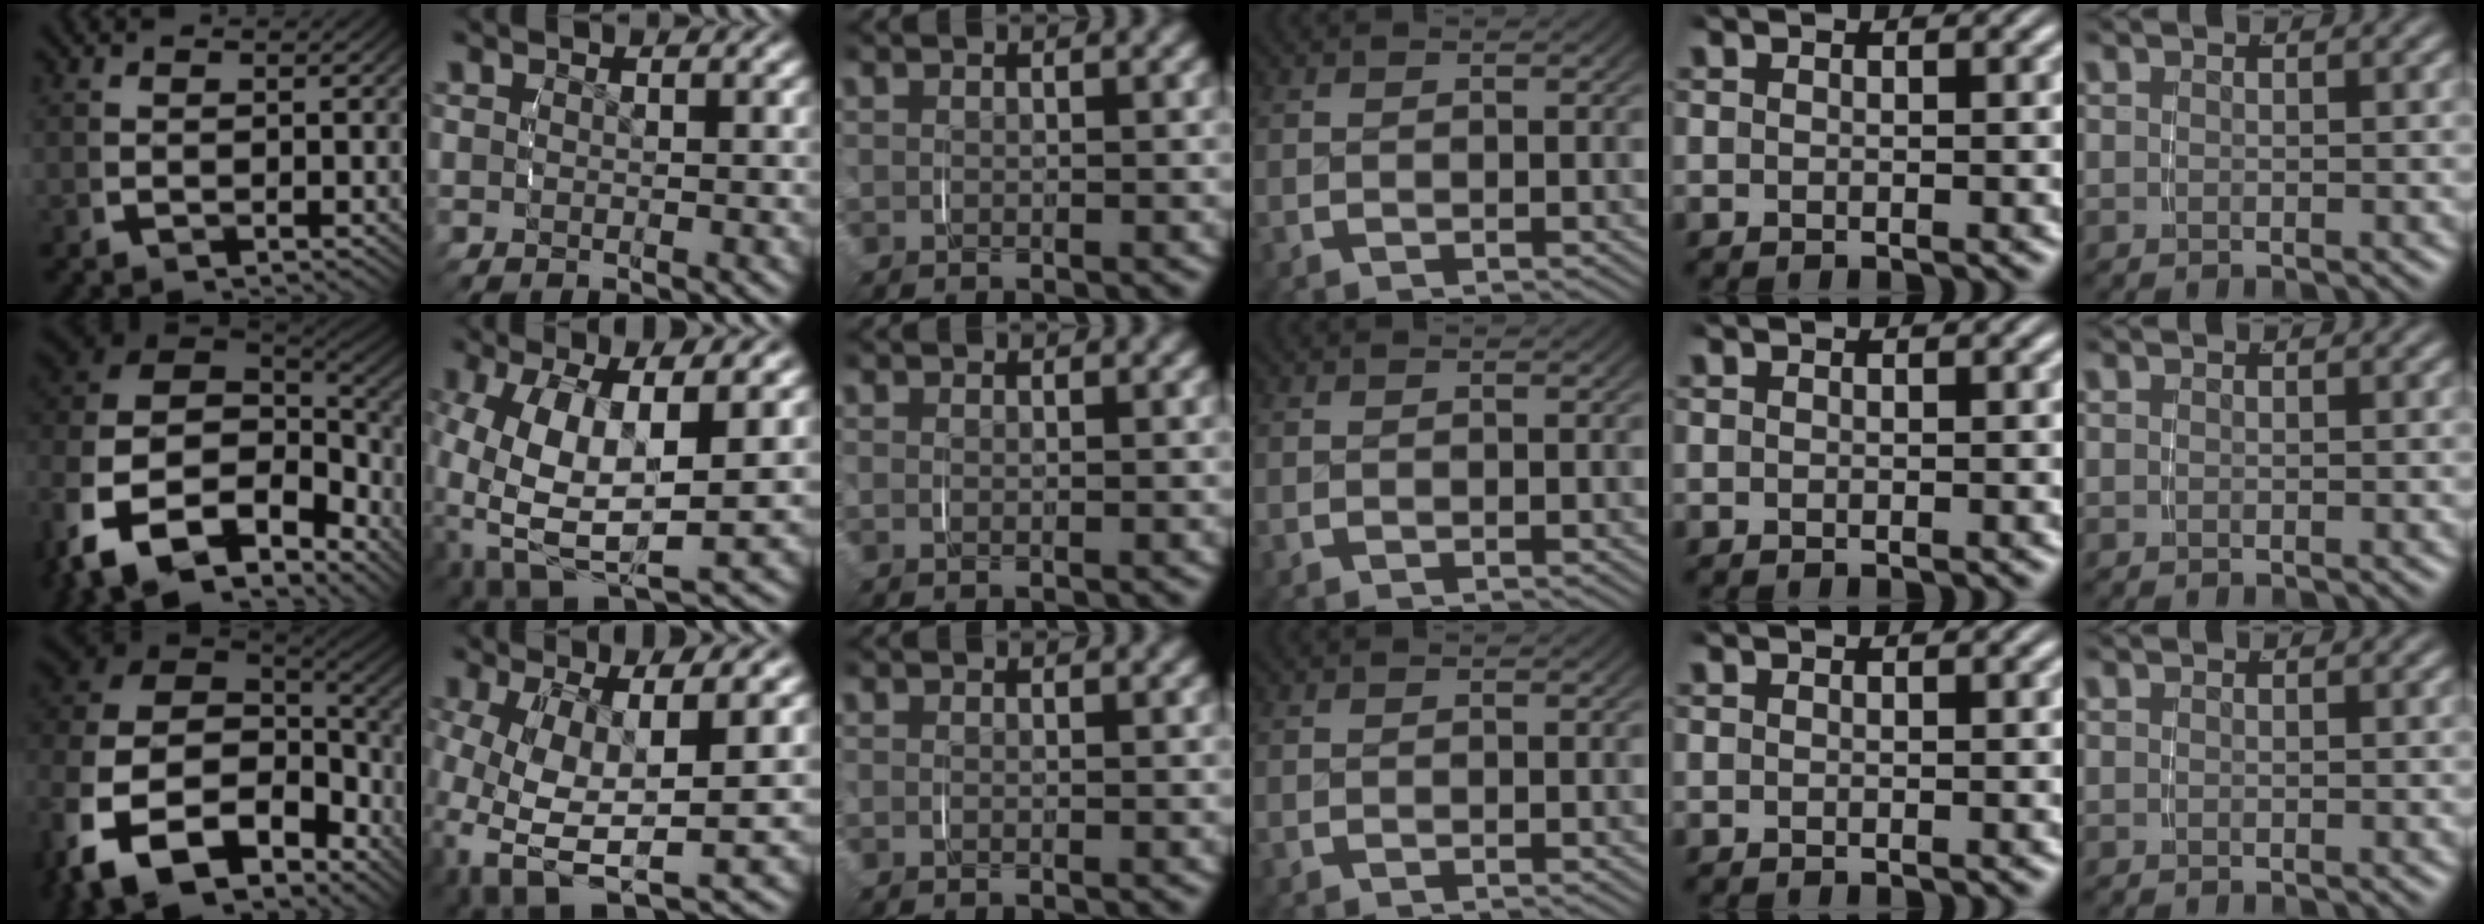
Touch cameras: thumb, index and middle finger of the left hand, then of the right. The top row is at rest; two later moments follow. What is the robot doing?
{"motion": "grasp_and_lifting", "object": "jacket"}